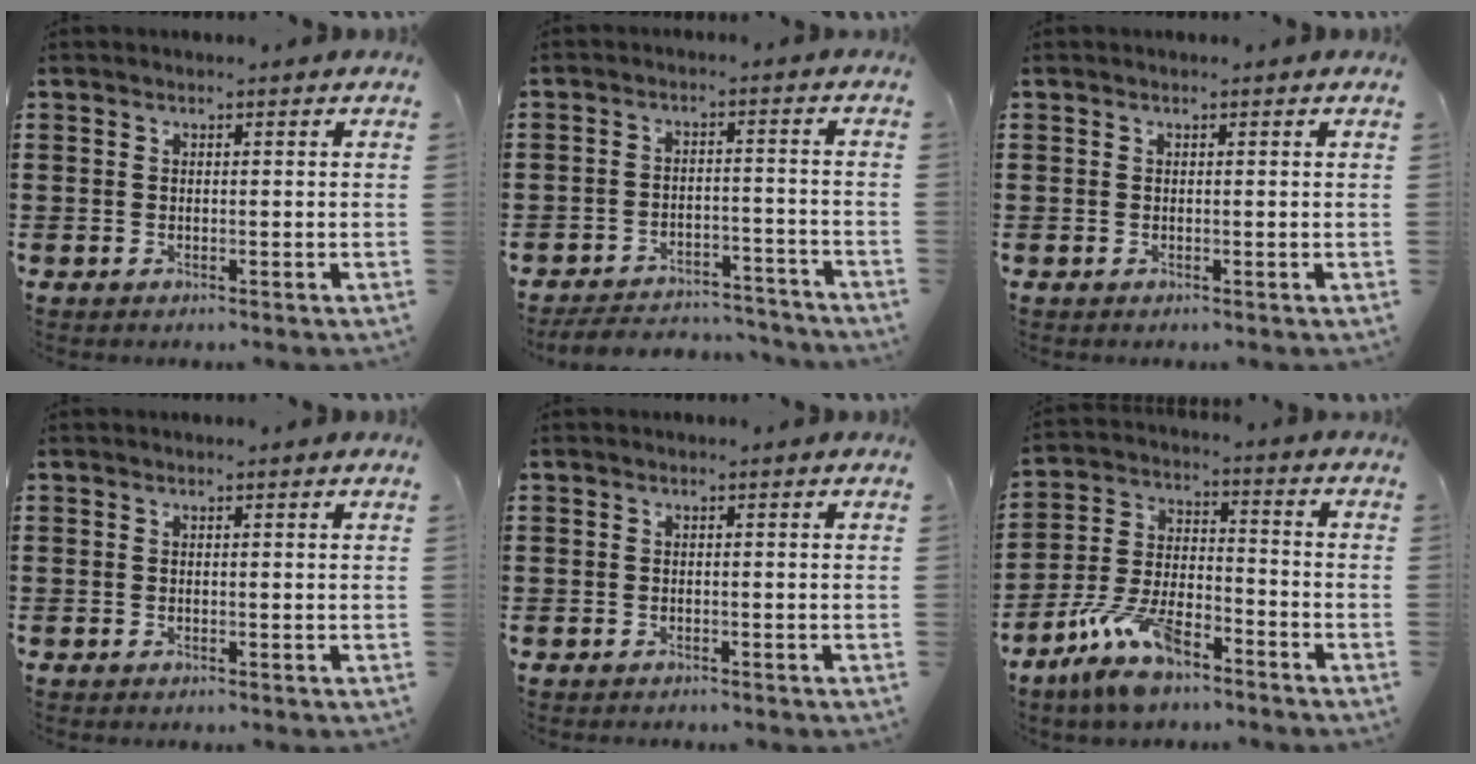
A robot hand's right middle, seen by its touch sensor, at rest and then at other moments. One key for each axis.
{"total": 5.1, "fx": -5.0, "fy": 0.7, "fz": 0.6, "tx": -0.015, "ty": 0.008, "tz": -0.102}
{"total": 0.0}
{"total": 0.0}
{"total": 0.6, "fx": -0.5, "fy": 0.3, "fz": -0.1, "tx": 0.001, "ty": 0.003, "tz": -0.012}
{"total": 10.1, "fx": -7.5, "fy": 3.4, "fz": 5.8, "tx": -0.126, "ty": 0.012, "tz": -0.145}